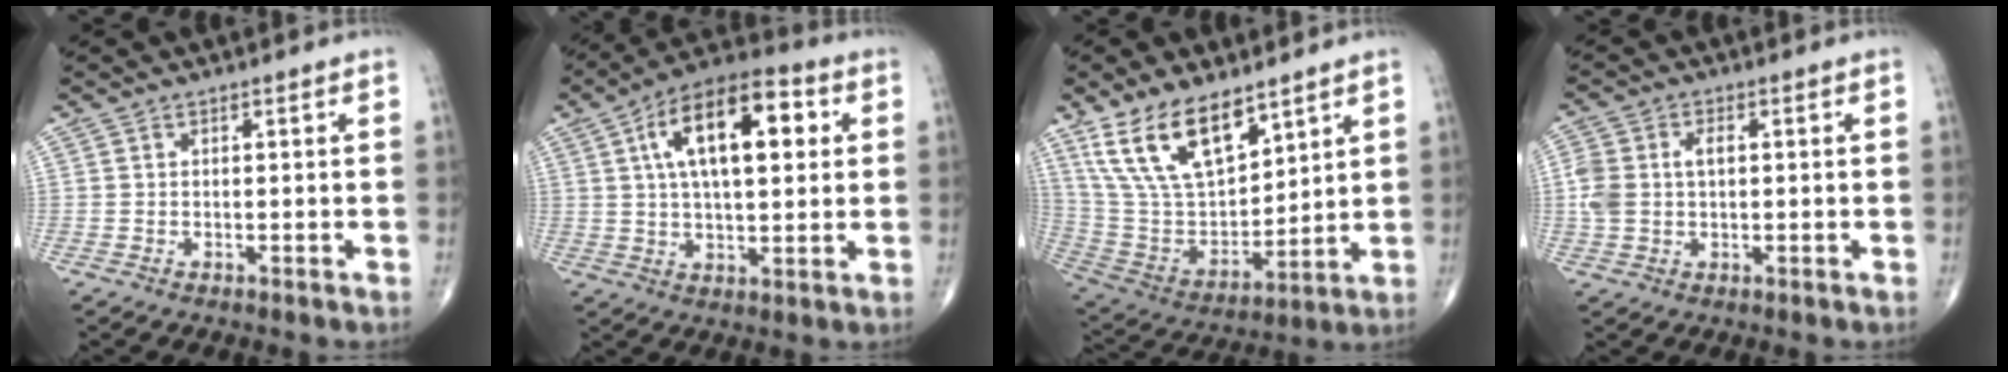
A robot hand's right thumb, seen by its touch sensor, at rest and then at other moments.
{"total": 17.3, "force": [4.6, 7.9, 14.6], "torque": [-0.218, 0.013, 0.067]}
{"total": 17.5, "force": [11.0, 8.1, 11.0], "torque": [-0.176, -0.048, 0.230]}
{"total": 7.0, "force": [0.7, 4.5, 5.3], "torque": [-0.129, 0.018, 0.016]}